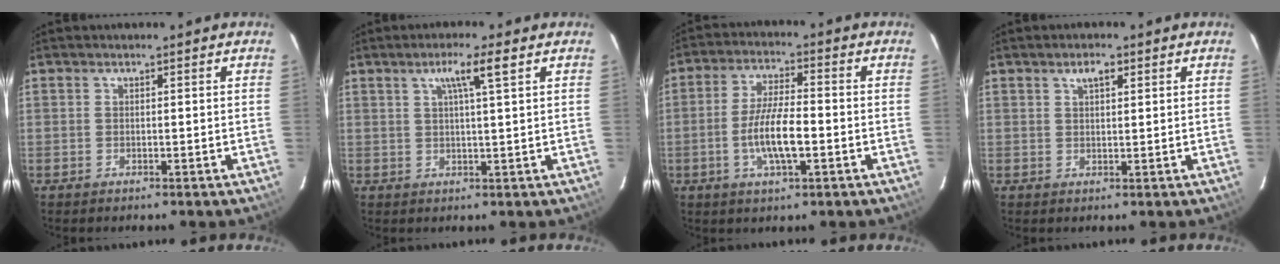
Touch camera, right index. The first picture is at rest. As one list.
[{"total": 4.6, "force": [2.2, -0.3, 4.0], "torque": [-0.071, 0.005, 0.039]}, {"total": 8.7, "force": [-2.4, 2.2, 8.1], "torque": [-0.160, -0.002, -0.045]}, {"total": 2.6, "force": [1.4, 1.1, 1.9], "torque": [-0.032, 0.008, 0.024]}]